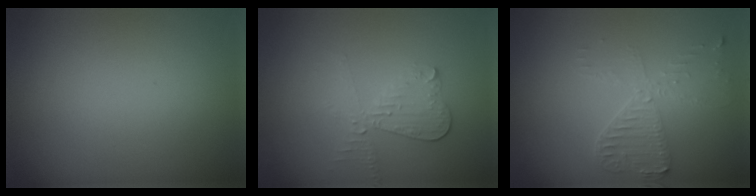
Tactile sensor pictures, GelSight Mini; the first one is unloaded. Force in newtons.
{"total": 2.5, "press": 2.3, "slide": 0.9}
{"total": 3.3, "press": 2.8, "slide": 1.7}